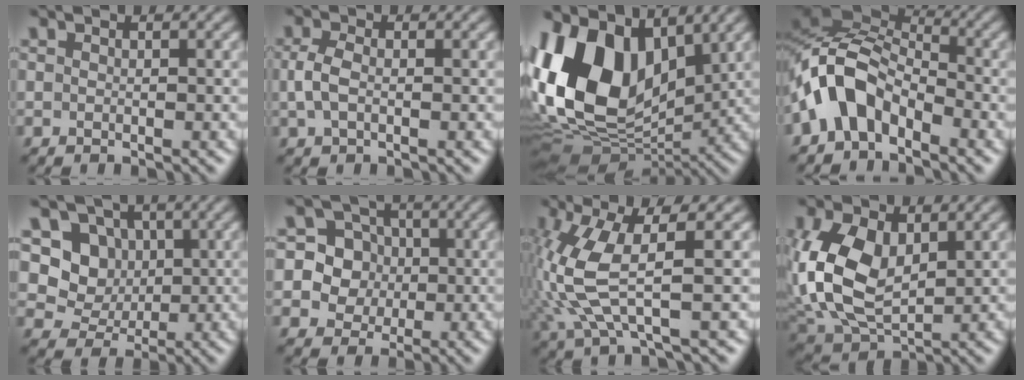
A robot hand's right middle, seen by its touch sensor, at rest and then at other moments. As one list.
[{"total": 2.1, "force": [0.0, 1.3, 1.7], "torque": [-0.041, 0.002, -0.002]}, {"total": 13.4, "force": [3.0, 8.9, 9.6], "torque": [-0.206, 0.008, 0.043]}, {"total": 6.5, "force": [-3.3, 3.9, 4.1], "torque": [-0.077, 0.016, -0.080]}, {"total": 4.4, "force": [1.1, 4.0, 1.4], "torque": [-0.026, -0.007, 0.013]}, {"total": 8.3, "force": [1.8, 7.7, 2.2], "torque": [-0.068, 0.035, 0.028]}, {"total": 6.9, "force": [0.6, 2.0, 6.6], "torque": [-0.170, -0.003, 0.016]}, {"total": 9.0, "force": [1.6, 5.8, 6.7], "torque": [-0.172, -0.002, 0.034]}]